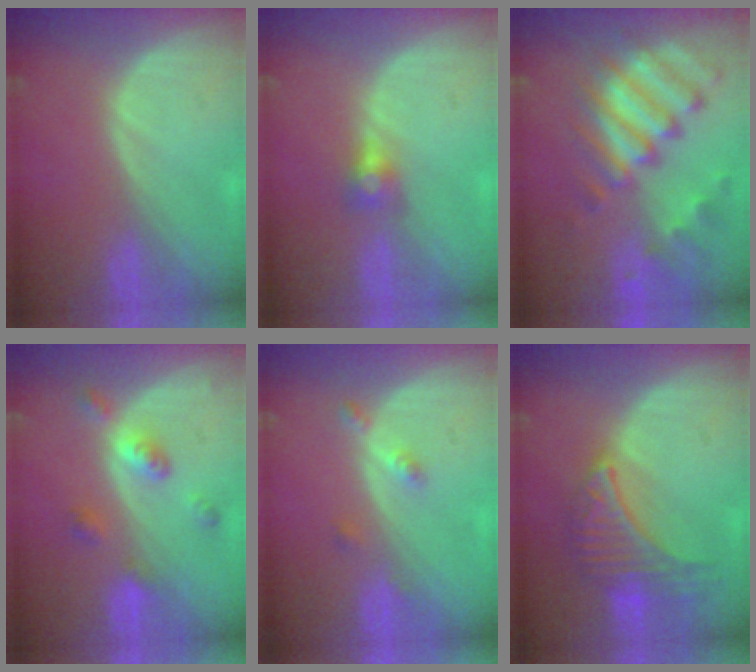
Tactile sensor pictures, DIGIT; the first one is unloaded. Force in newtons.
{"total": 2.8, "press": 2.5, "slide": 1.3}
{"total": 11.3, "press": 9.7, "slide": 5.8}
{"total": 5.3, "press": 4.6, "slide": 2.6}
{"total": 2.7, "press": 2.3, "slide": 1.5}
{"total": 7.7, "press": 7.7, "slide": 0.3}